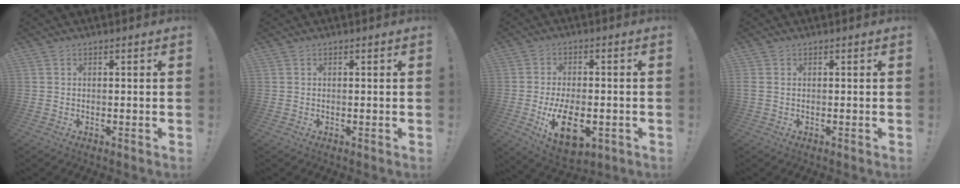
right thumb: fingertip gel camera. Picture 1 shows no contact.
{"total": 0.0}
{"total": 13.7, "force": [-3.9, 7.3, 10.9], "torque": [-0.174, -0.001, -0.062]}
{"total": 0.9, "force": [0.2, 0.2, 0.8], "torque": [-0.024, 0.003, 0.006]}